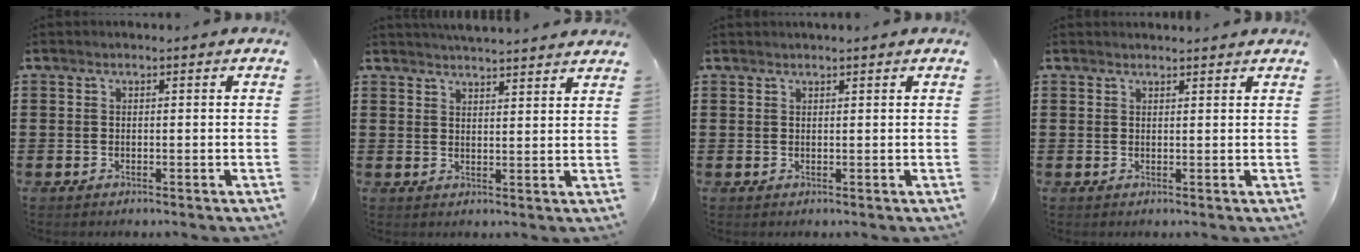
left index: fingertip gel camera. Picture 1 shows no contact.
{"total": 3.3, "force": [3.2, -0.3, 0.3], "torque": [-0.016, -0.013, 0.059]}
{"total": 0.7, "force": [0.7, -0.1, 0.2], "torque": [-0.005, -0.003, 0.013]}
{"total": 1.1, "force": [1.1, 0.0, 0.1], "torque": [-0.005, -0.001, 0.022]}